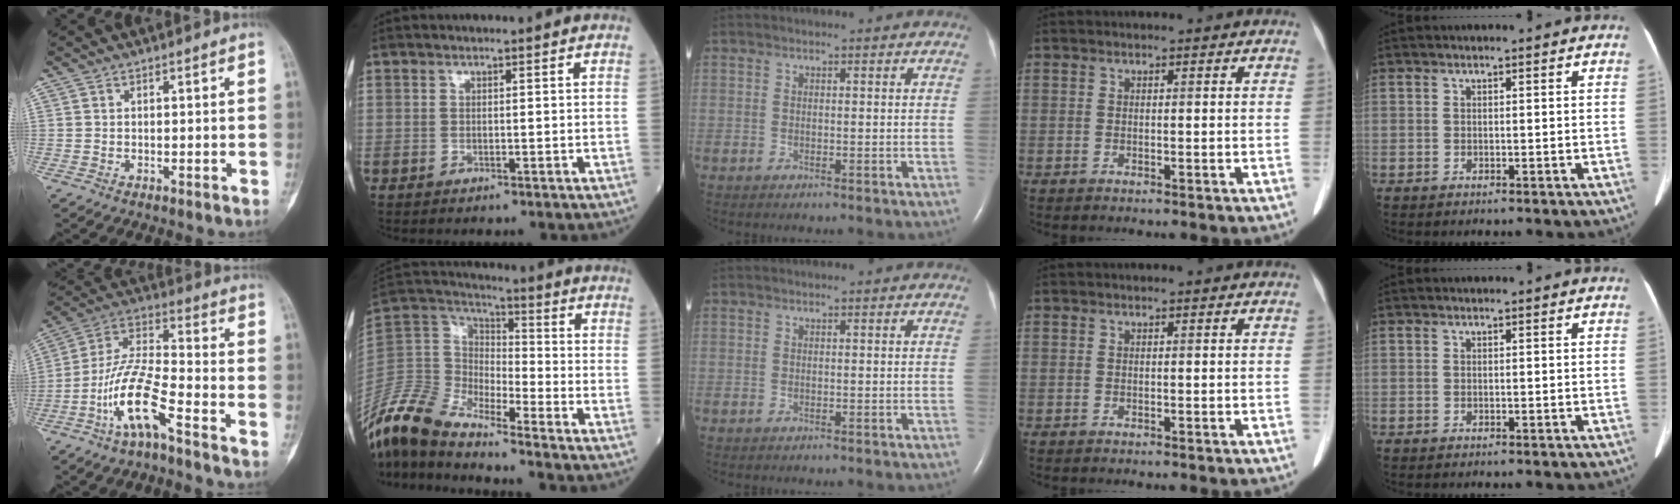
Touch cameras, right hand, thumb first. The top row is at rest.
{"thumb": {"total": 12.5, "force": [-6.6, 2.8, 10.2], "torque": [-0.216, 0.052, -0.134]}, "index": {"total": 12.1, "force": [-10.8, 2.4, 4.8], "torque": [-0.122, 0.021, -0.218]}}